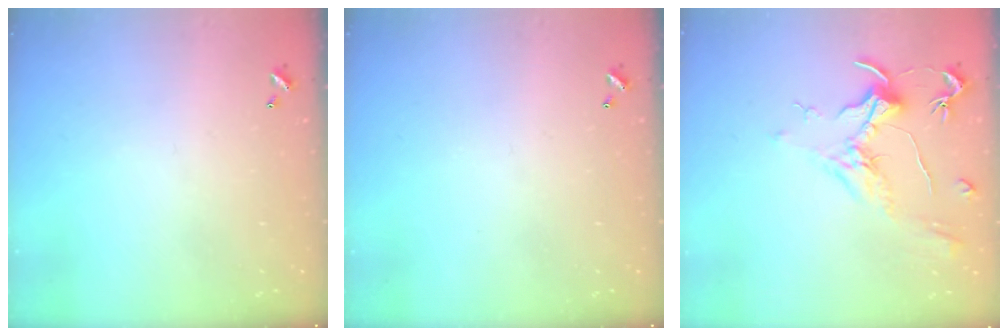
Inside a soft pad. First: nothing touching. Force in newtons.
{"total": 0.0}
{"total": 2.0, "press": 1.8, "slide": 0.8}